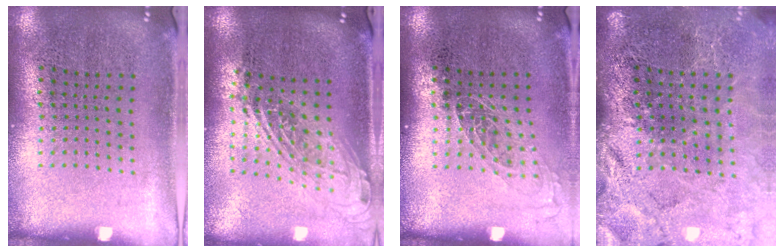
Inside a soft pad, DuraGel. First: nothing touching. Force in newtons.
{"total": 1.9, "press": 1.5, "slide": 1.2}
{"total": 1.1, "press": 0.9, "slide": 0.6}
{"total": 4.0, "press": 3.3, "slide": 2.2}